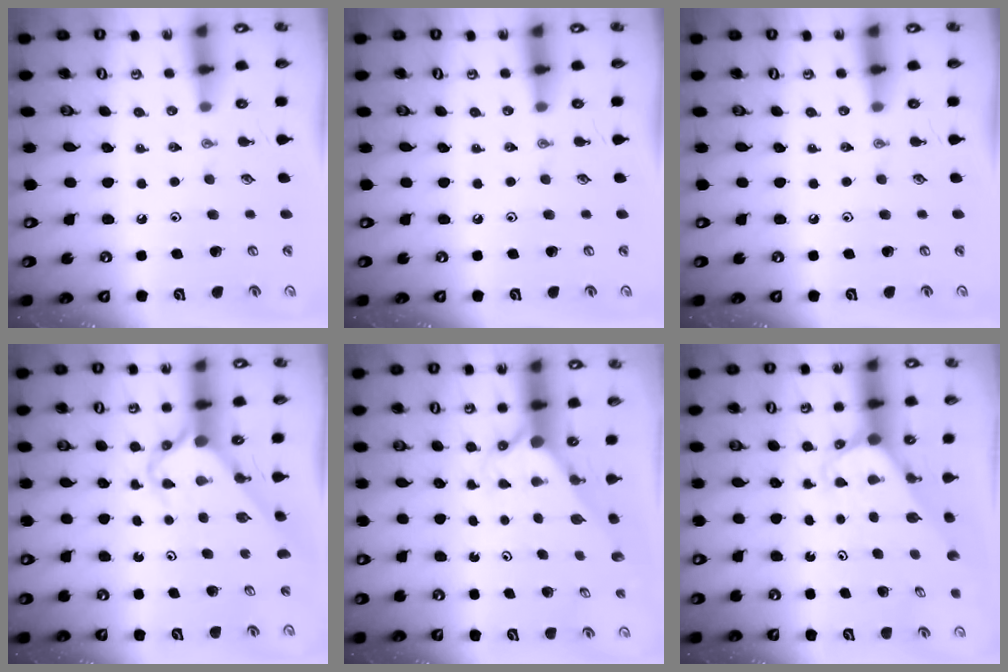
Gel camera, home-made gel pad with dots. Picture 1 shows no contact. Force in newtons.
{"total": 0.0}
{"total": 0.0}
{"total": 4.3, "press": 4.3, "slide": 0.2}
{"total": 2.2, "press": 2.2, "slide": 0.2}
{"total": 2.1, "press": 2.1, "slide": 0.1}